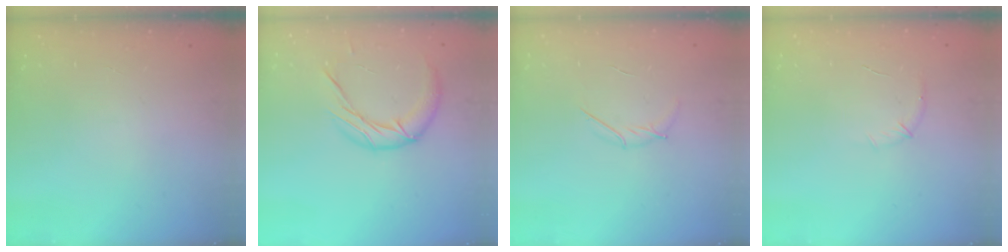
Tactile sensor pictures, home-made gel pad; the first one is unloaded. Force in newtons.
{"total": 12.0, "press": 11.9, "slide": 0.7}
{"total": 4.1, "press": 4.0, "slide": 1.0}
{"total": 5.5, "press": 5.3, "slide": 1.5}